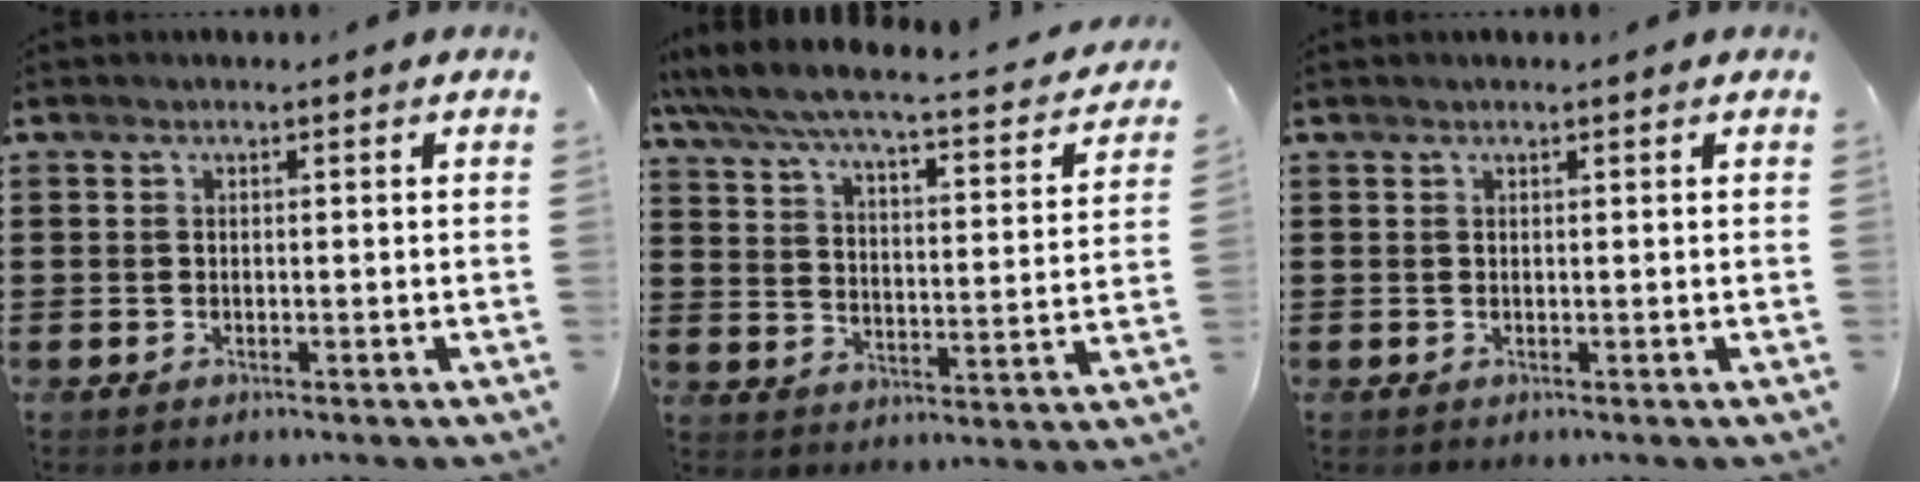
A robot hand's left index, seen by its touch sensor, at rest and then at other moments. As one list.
[{"total": 4.9, "force": [4.3, 0.2, 2.3], "torque": [-0.067, -0.037, 0.064]}, {"total": 0.0}]